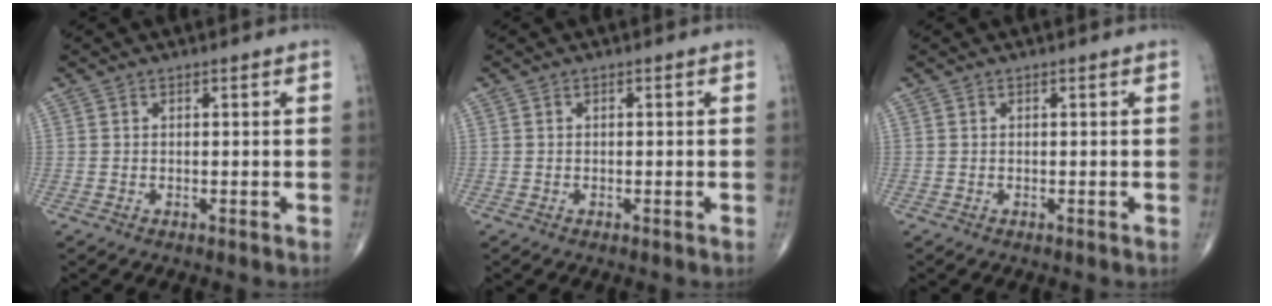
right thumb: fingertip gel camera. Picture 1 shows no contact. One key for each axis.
{"total": 0.0}
{"total": 0.0}